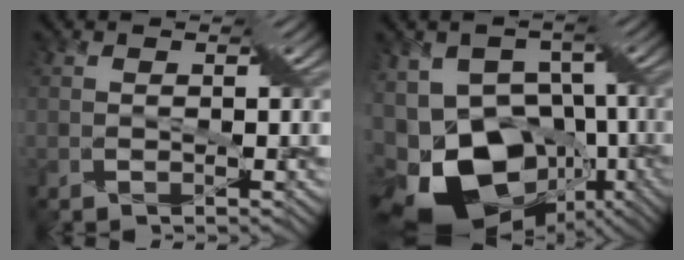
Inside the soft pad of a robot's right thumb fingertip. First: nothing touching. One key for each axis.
{"total": 17.6, "fx": -8.4, "fy": 11.3, "fz": 10.5, "tx": -0.213, "ty": -0.010, "tz": -0.115}